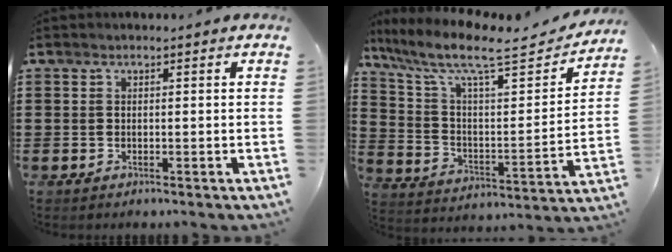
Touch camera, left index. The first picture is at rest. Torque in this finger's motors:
{"motor_torque": [2.14, 0.00, 0.40, 0.21]}